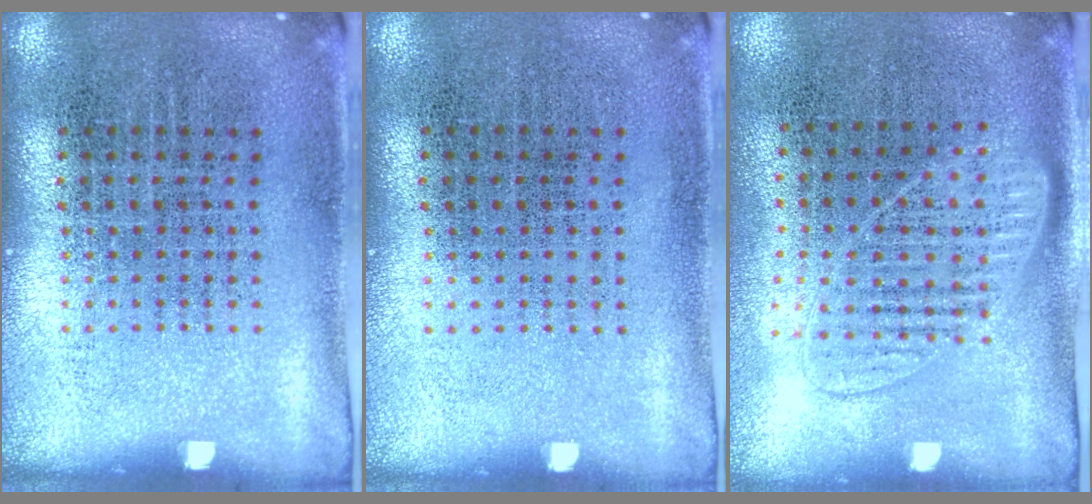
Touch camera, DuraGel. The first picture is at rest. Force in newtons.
{"total": 0.0}
{"total": 1.3, "press": 1.2, "slide": 0.6}